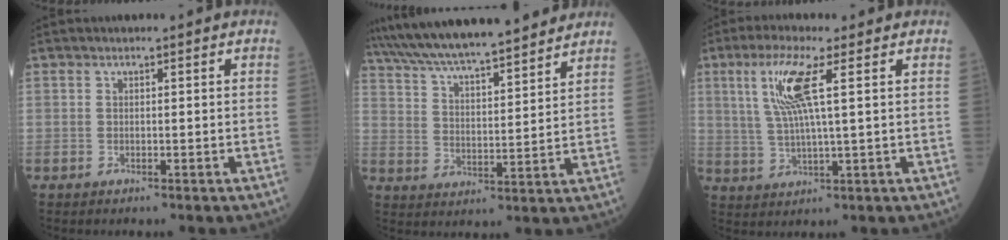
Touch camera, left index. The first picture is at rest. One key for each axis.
{"total": 20.9, "fx": 18.5, "fy": 2.3, "fz": 9.6, "tx": -0.169, "ty": 0.031, "tz": 0.287}
{"total": 7.9, "fx": 2.6, "fy": 0.2, "fz": 7.5, "tx": -0.167, "ty": 0.005, "tz": 0.052}